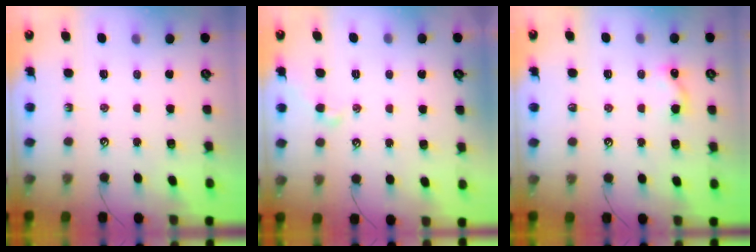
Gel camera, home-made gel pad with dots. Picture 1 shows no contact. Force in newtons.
{"total": 0.6, "press": 0.4, "slide": 0.5}
{"total": 5.3, "press": 5.3, "slide": 0.6}